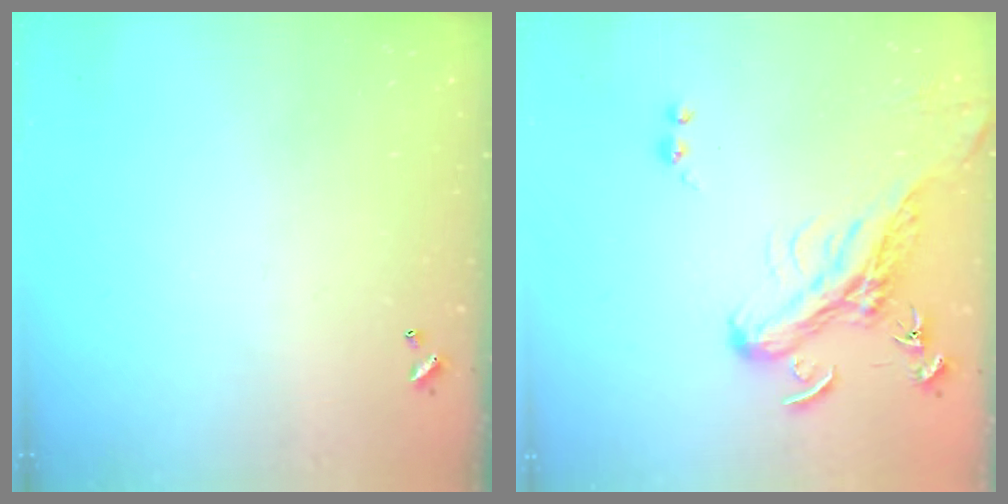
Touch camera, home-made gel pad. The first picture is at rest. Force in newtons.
{"total": 2.9, "press": 2.4, "slide": 1.7}